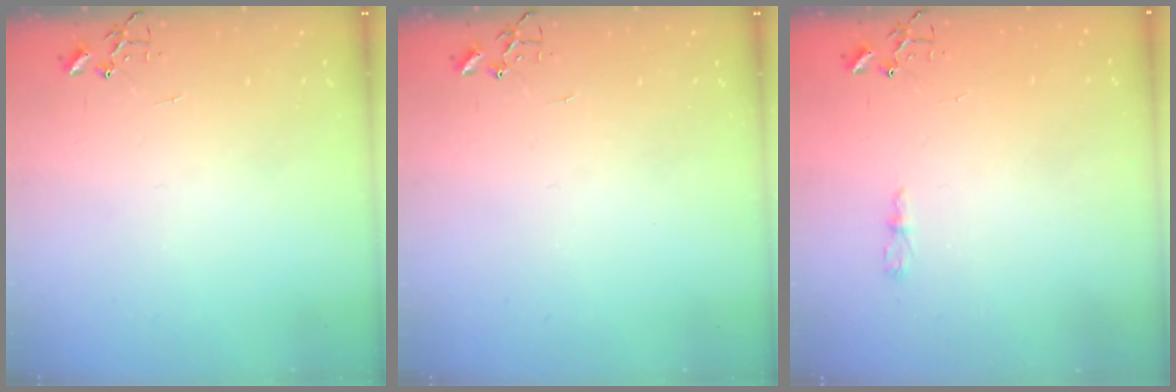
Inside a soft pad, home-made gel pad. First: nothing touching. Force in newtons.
{"total": 0.0}
{"total": 3.5, "press": 3.5, "slide": 0.5}